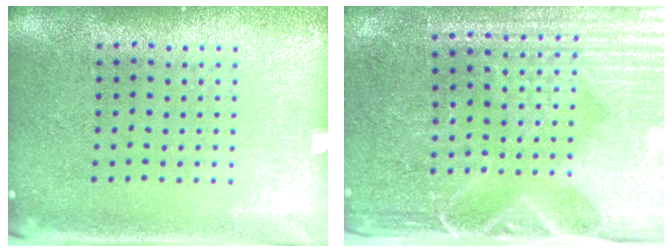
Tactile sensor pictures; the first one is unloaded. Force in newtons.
{"total": 4.6, "press": 4.2, "slide": 1.8}